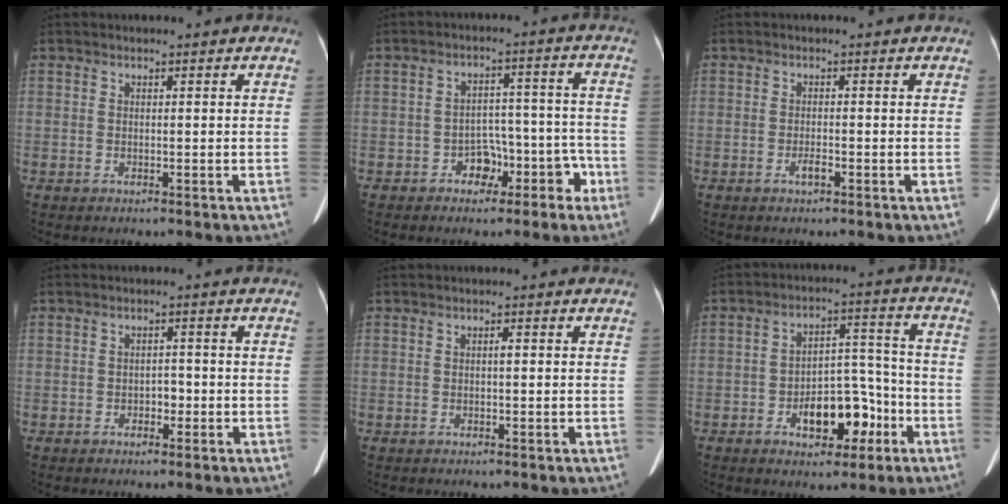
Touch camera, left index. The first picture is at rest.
{"total": 6.3, "force": [-3.7, 4.2, 2.8], "torque": [-0.035, 0.046, -0.051]}
{"total": 1.3, "force": [-0.9, 0.3, 1.0], "torque": [-0.021, -0.001, -0.015]}
{"total": 2.0, "force": [-0.9, 1.2, 1.2], "torque": [-0.014, 0.006, -0.015]}
{"total": 0.8, "force": [-0.2, 0.3, 0.7], "torque": [-0.011, 0.002, -0.005]}
{"total": 9.6, "force": [-4.5, 5.0, 6.9], "torque": [-0.103, 0.032, -0.064]}